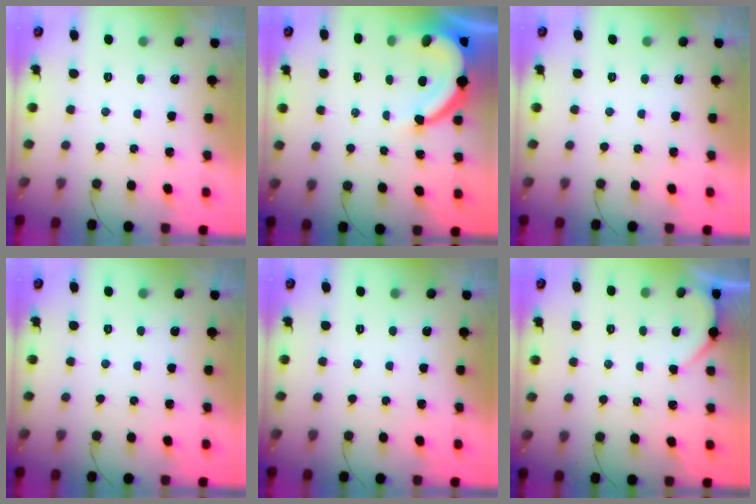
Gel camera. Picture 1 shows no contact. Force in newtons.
{"total": 9.9, "press": 9.8, "slide": 1.1}
{"total": 0.0}
{"total": 0.0}
{"total": 0.0}
{"total": 1.8, "press": 1.8, "slide": 0.2}